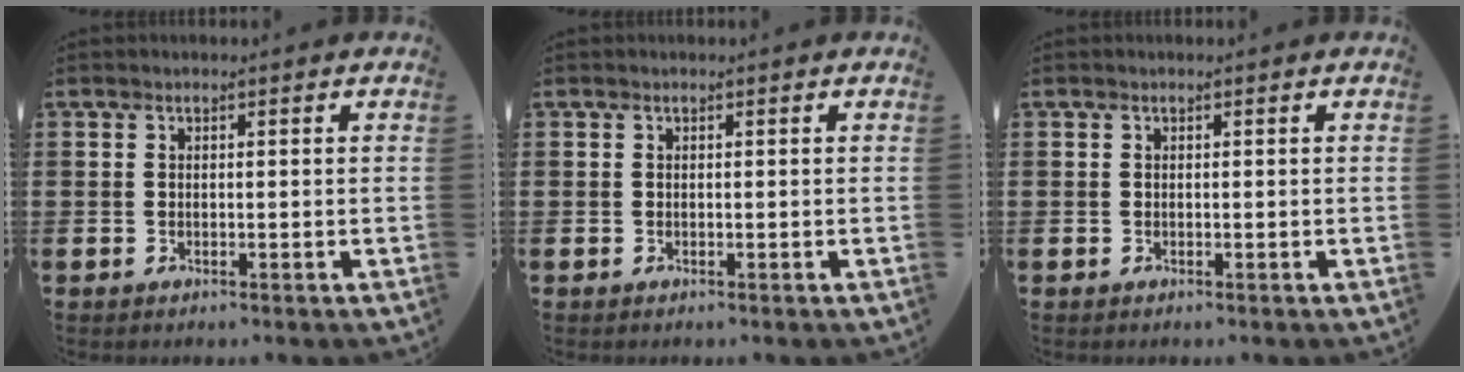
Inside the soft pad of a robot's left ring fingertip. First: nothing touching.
{"total": 0.0}
{"total": 0.0}